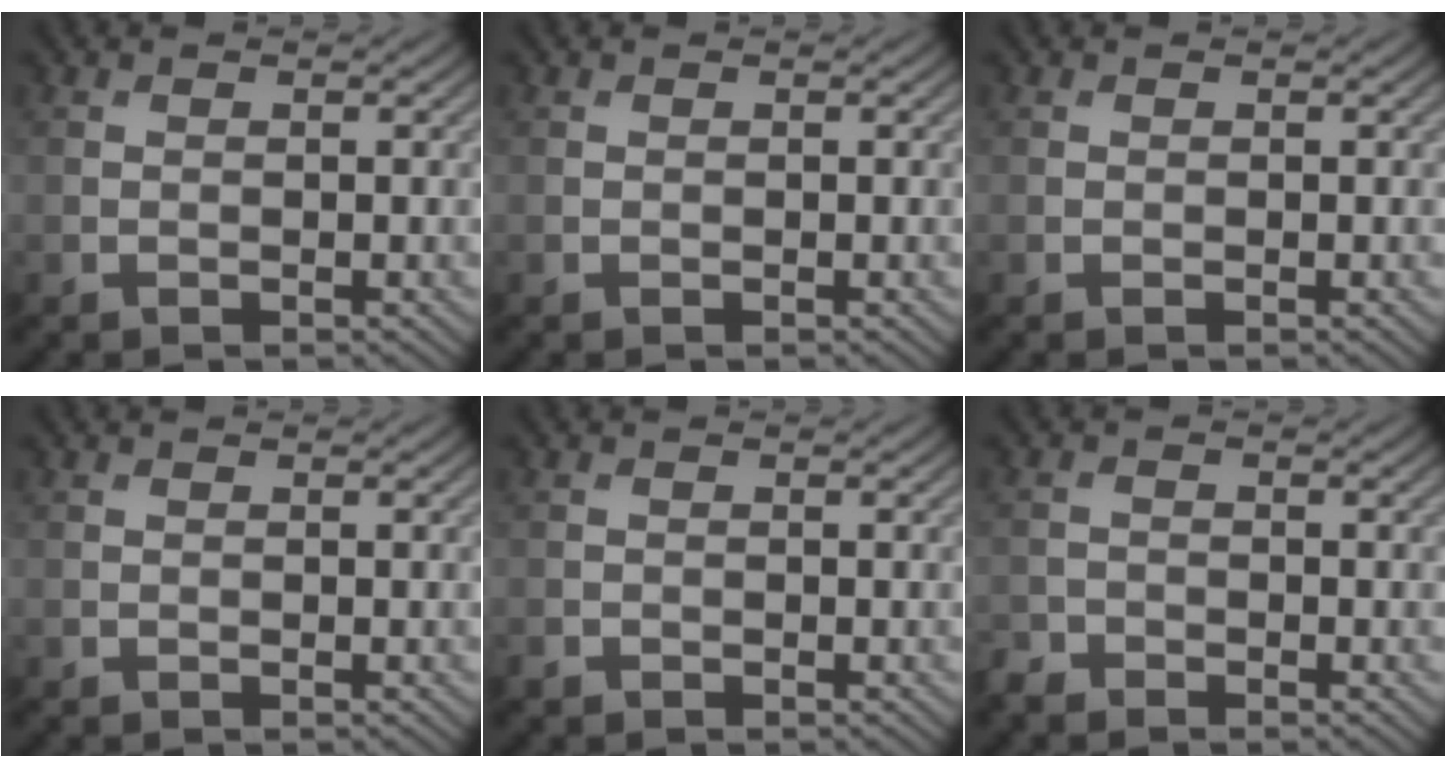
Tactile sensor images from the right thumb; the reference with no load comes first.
{"total": 0.0}
{"total": 0.0}
{"total": 0.0}
{"total": 0.6, "force": [-0.5, 0.3, 0.0], "torque": [-0.002, -0.004, -0.010]}
{"total": 1.7, "force": [-1.5, 0.7, 0.2], "torque": [-0.005, -0.003, -0.039]}